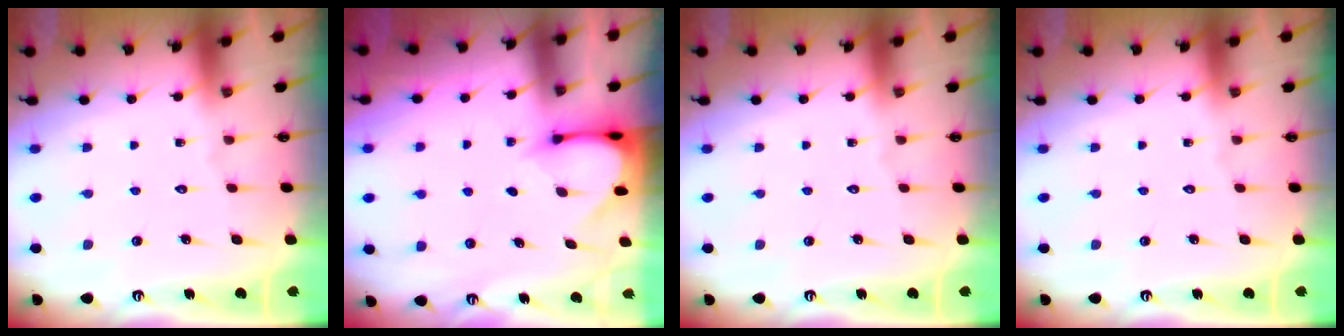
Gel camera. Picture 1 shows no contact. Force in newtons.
{"total": 3.3, "press": 3.3, "slide": 0.3}
{"total": 0.0}
{"total": 0.0}